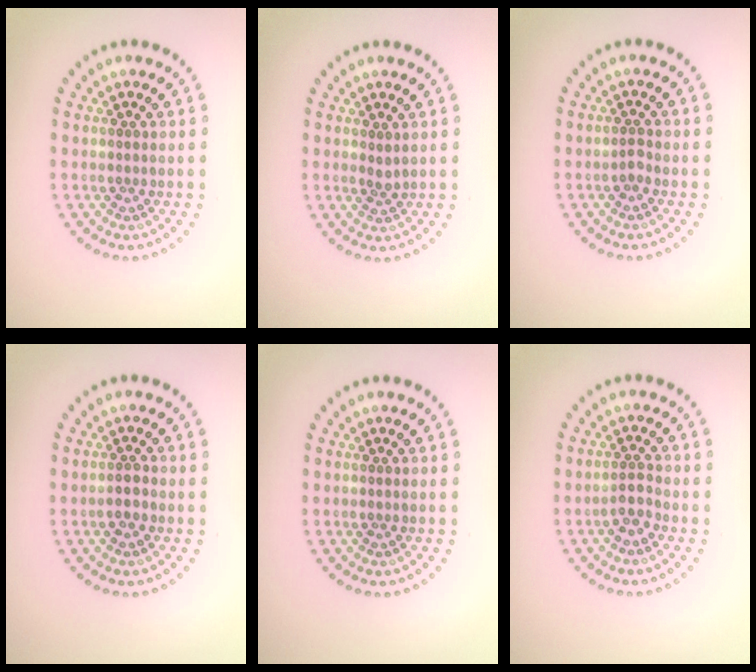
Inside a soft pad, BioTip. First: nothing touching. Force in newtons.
{"total": 0.9, "press": 0.7, "slide": 0.6}
{"total": 0.6, "press": 0.5, "slide": 0.3}
{"total": 1.3, "press": 1.3, "slide": 0.4}
{"total": 0.0}
{"total": 1.6, "press": 1.3, "slide": 1.0}